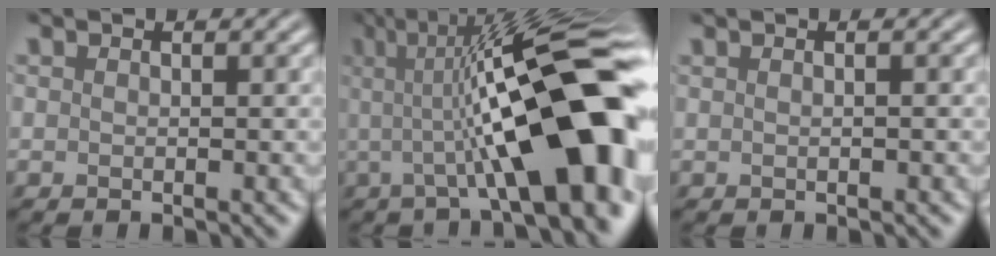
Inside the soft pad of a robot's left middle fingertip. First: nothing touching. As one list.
[{"total": 14.0, "force": [-0.3, 3.8, 13.4], "torque": [-0.169, 0.025, -0.016]}, {"total": 2.4, "force": [0.9, 1.4, 1.8], "torque": [-0.018, 0.026, -0.012]}]